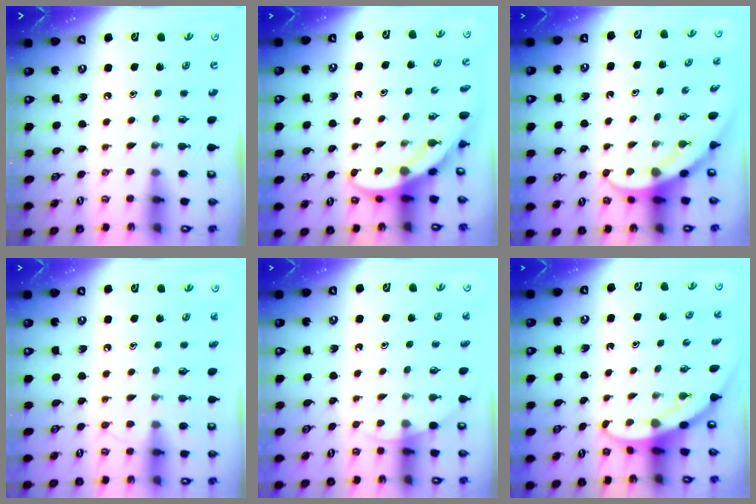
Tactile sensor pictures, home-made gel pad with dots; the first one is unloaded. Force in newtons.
{"total": 4.0, "press": 4.0, "slide": 0.4}
{"total": 4.0, "press": 3.9, "slide": 0.4}
{"total": 4.2, "press": 4.2, "slide": 0.5}
{"total": 3.8, "press": 3.8, "slide": 0.3}
{"total": 3.1, "press": 3.1, "slide": 0.2}